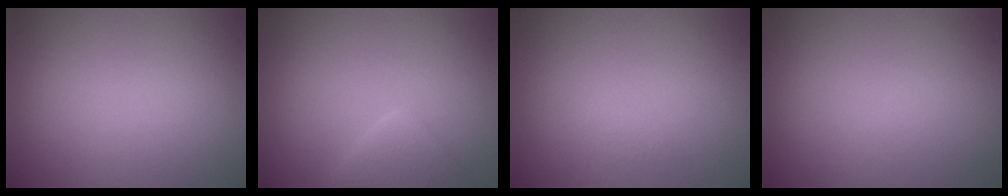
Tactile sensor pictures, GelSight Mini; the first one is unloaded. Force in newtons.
{"total": 2.2, "press": 2.2, "slide": 0.2}
{"total": 0.6, "press": 0.6, "slide": 0.0}
{"total": 0.0}